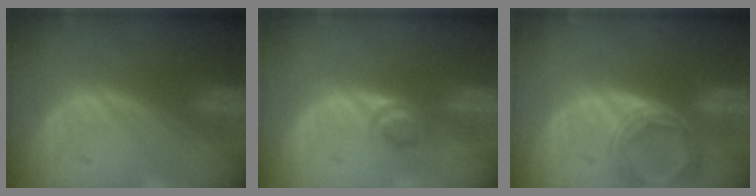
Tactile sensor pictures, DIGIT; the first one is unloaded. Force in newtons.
{"total": 2.3, "press": 2.1, "slide": 1.0}
{"total": 6.6, "press": 6.0, "slide": 2.8}